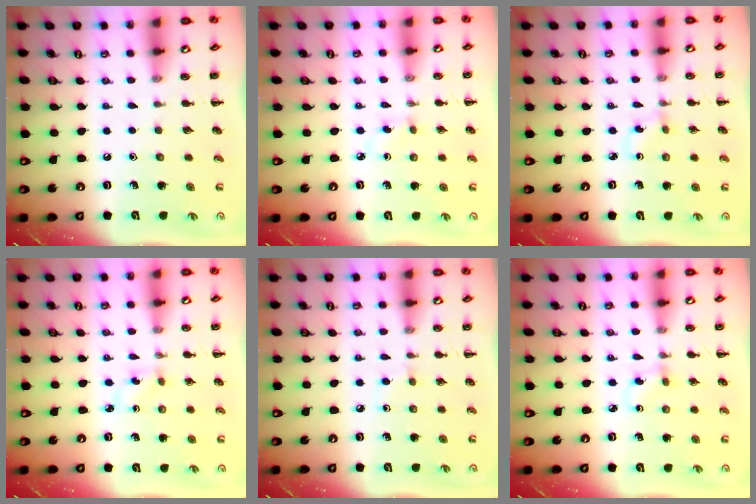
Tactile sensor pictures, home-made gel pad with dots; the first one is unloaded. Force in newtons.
{"total": 3.0, "press": 2.8, "slide": 1.1}
{"total": 1.4, "press": 1.2, "slide": 0.7}
{"total": 2.2, "press": 2.1, "slide": 0.8}
{"total": 2.0, "press": 1.7, "slide": 1.0}
{"total": 1.7, "press": 1.5, "slide": 0.8}